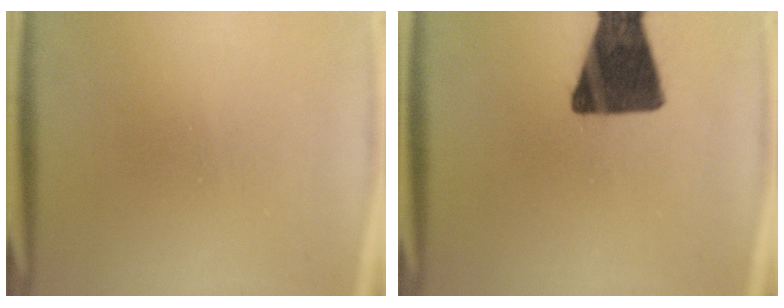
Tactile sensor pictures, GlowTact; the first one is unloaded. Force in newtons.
{"total": 16.1}